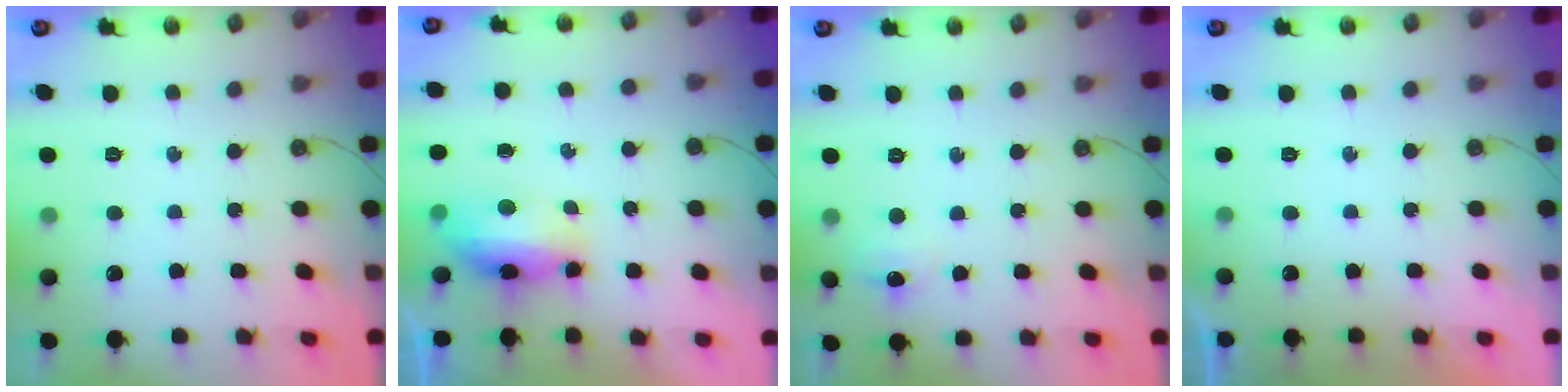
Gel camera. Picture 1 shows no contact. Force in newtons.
{"total": 14.4, "press": 11.1, "slide": 9.1}
{"total": 5.7, "press": 5.6, "slide": 0.8}
{"total": 0.0}